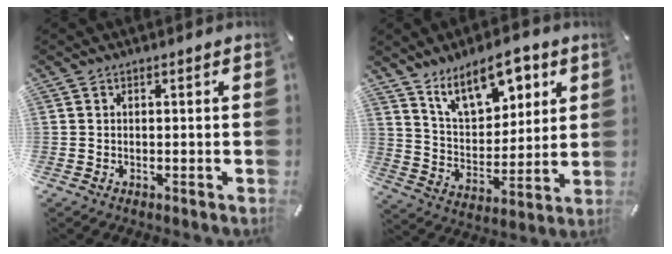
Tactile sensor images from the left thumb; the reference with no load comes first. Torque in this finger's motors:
{"motor_torque": [2.00, 1.99, 1.39, -1.38, 0.18]}